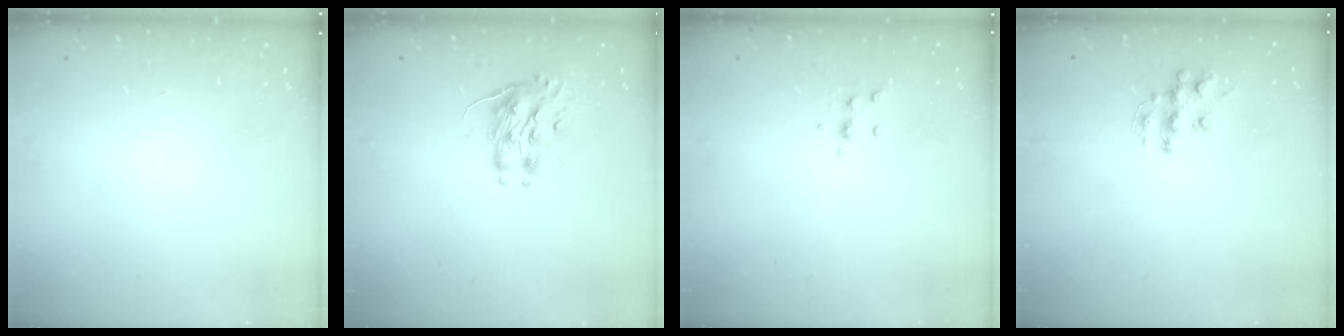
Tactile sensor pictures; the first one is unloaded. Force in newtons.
{"total": 8.2, "press": 8.1, "slide": 0.3}
{"total": 4.8, "press": 4.8, "slide": 0.5}
{"total": 9.8, "press": 9.8, "slide": 0.6}